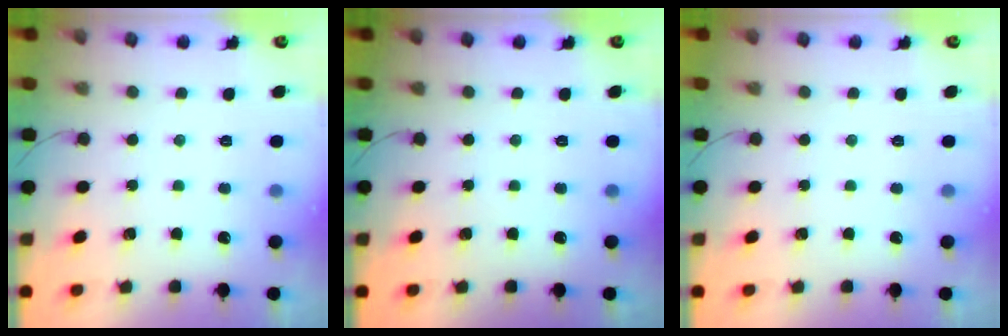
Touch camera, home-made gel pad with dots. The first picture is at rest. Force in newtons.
{"total": 0.0}
{"total": 0.0}